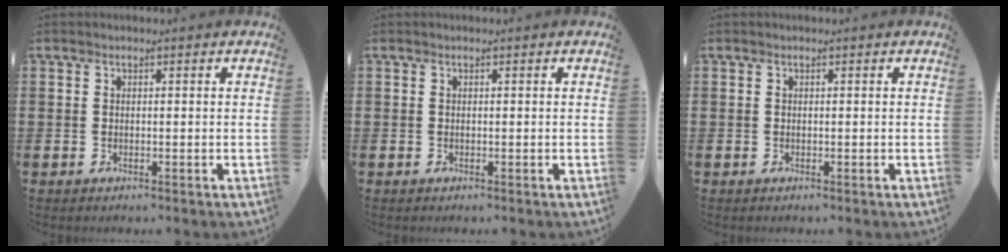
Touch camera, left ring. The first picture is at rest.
{"total": 0.0}
{"total": 0.0}